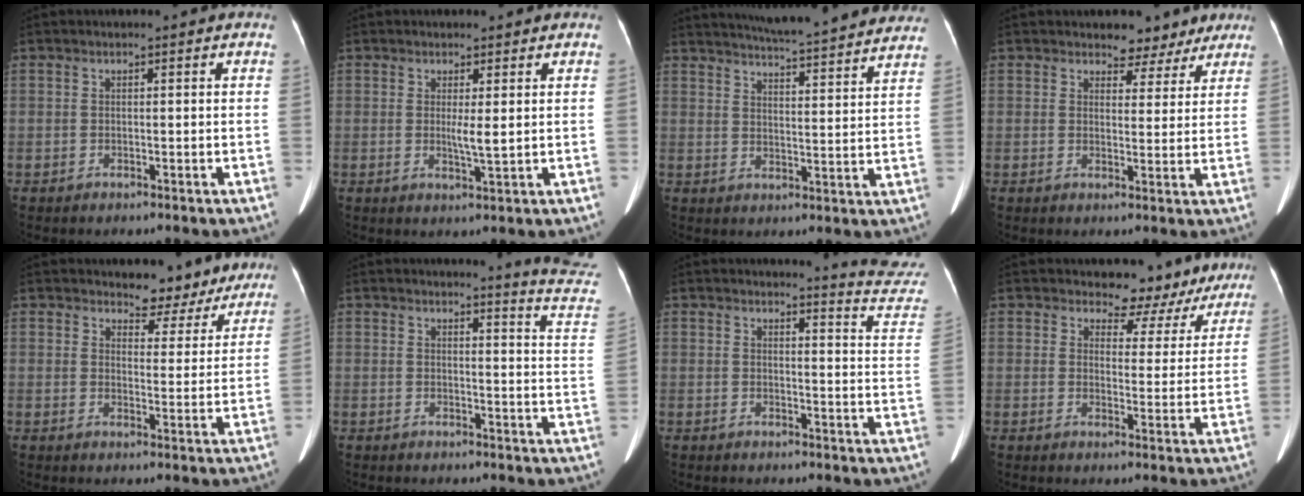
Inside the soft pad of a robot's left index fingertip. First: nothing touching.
{"total": 2.1, "force": [0.1, -0.1, 2.1], "torque": [-0.045, -0.007, 0.011]}
{"total": 22.8, "force": [21.0, 1.5, 8.9], "torque": [-0.139, -0.020, 0.265]}
{"total": 5.2, "force": [4.4, 2.9, 0.4], "torque": [0.003, -0.003, 0.051]}
{"total": 6.7, "force": [6.1, 2.6, 0.9], "torque": [-0.003, -0.008, 0.075]}
{"total": 10.8, "force": [10.6, -1.7, 0.7], "torque": [-0.007, -0.120, 0.094]}
{"total": 10.6, "force": [10.6, -0.9, 0.1], "torque": [0.004, -0.104, 0.094]}
{"total": 8.1, "force": [7.4, 3.3, 0.1], "torque": [0.015, -0.012, 0.074]}